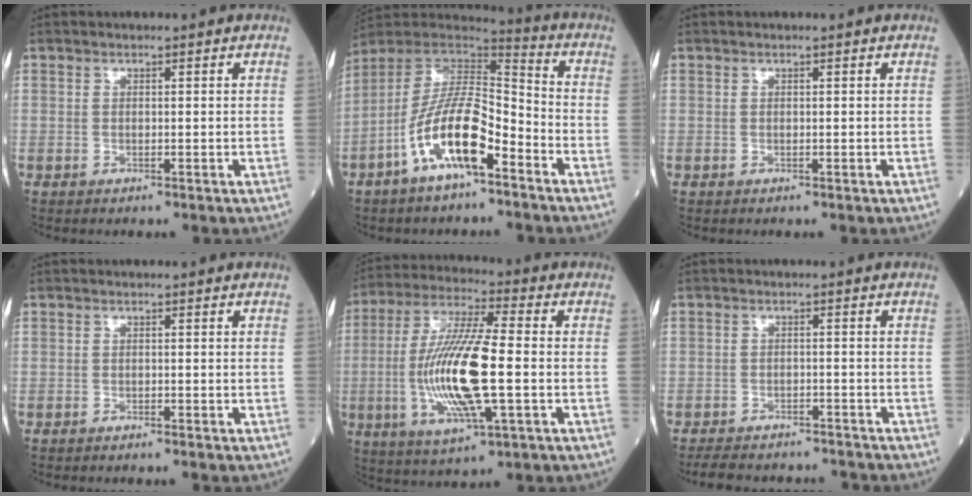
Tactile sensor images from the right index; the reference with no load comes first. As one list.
[{"total": 13.8, "force": [-6.8, 3.6, 11.5], "torque": [-0.229, 0.005, -0.123]}, {"total": 0.0}, {"total": 1.6, "force": [-1.4, -0.3, 0.7], "torque": [-0.012, 0.001, -0.017]}, {"total": 15.9, "force": [-2.4, 2.4, 15.5], "torque": [-0.321, -0.010, -0.042]}, {"total": 9.5, "force": [-9.0, 2.5, 2.1], "torque": [-0.038, 0.006, -0.120]}]